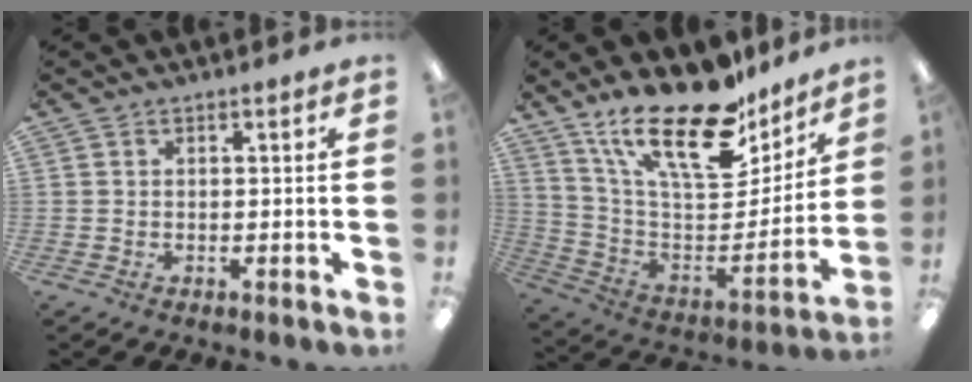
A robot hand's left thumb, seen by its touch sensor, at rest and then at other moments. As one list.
[{"total": 24.7, "force": [18.0, 9.0, 14.2], "torque": [-0.236, -0.117, 0.314]}]